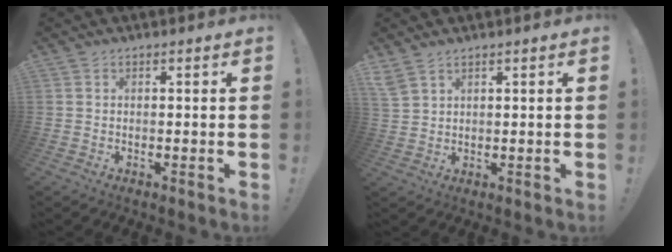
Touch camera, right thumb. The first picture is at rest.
{"total": 4.3, "force": [3.4, 1.7, 2.0], "torque": [-0.043, -0.013, 0.068]}